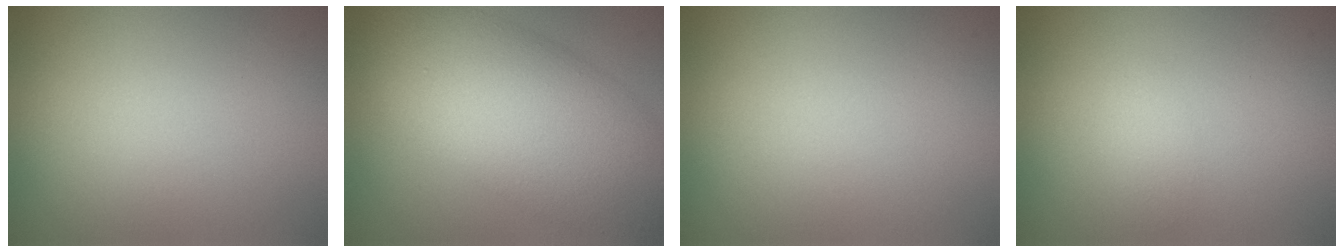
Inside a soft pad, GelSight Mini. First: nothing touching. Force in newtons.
{"total": 10.0, "press": 10.0, "slide": 0.3}
{"total": 0.0}
{"total": 1.1, "press": 1.1, "slide": 0.0}